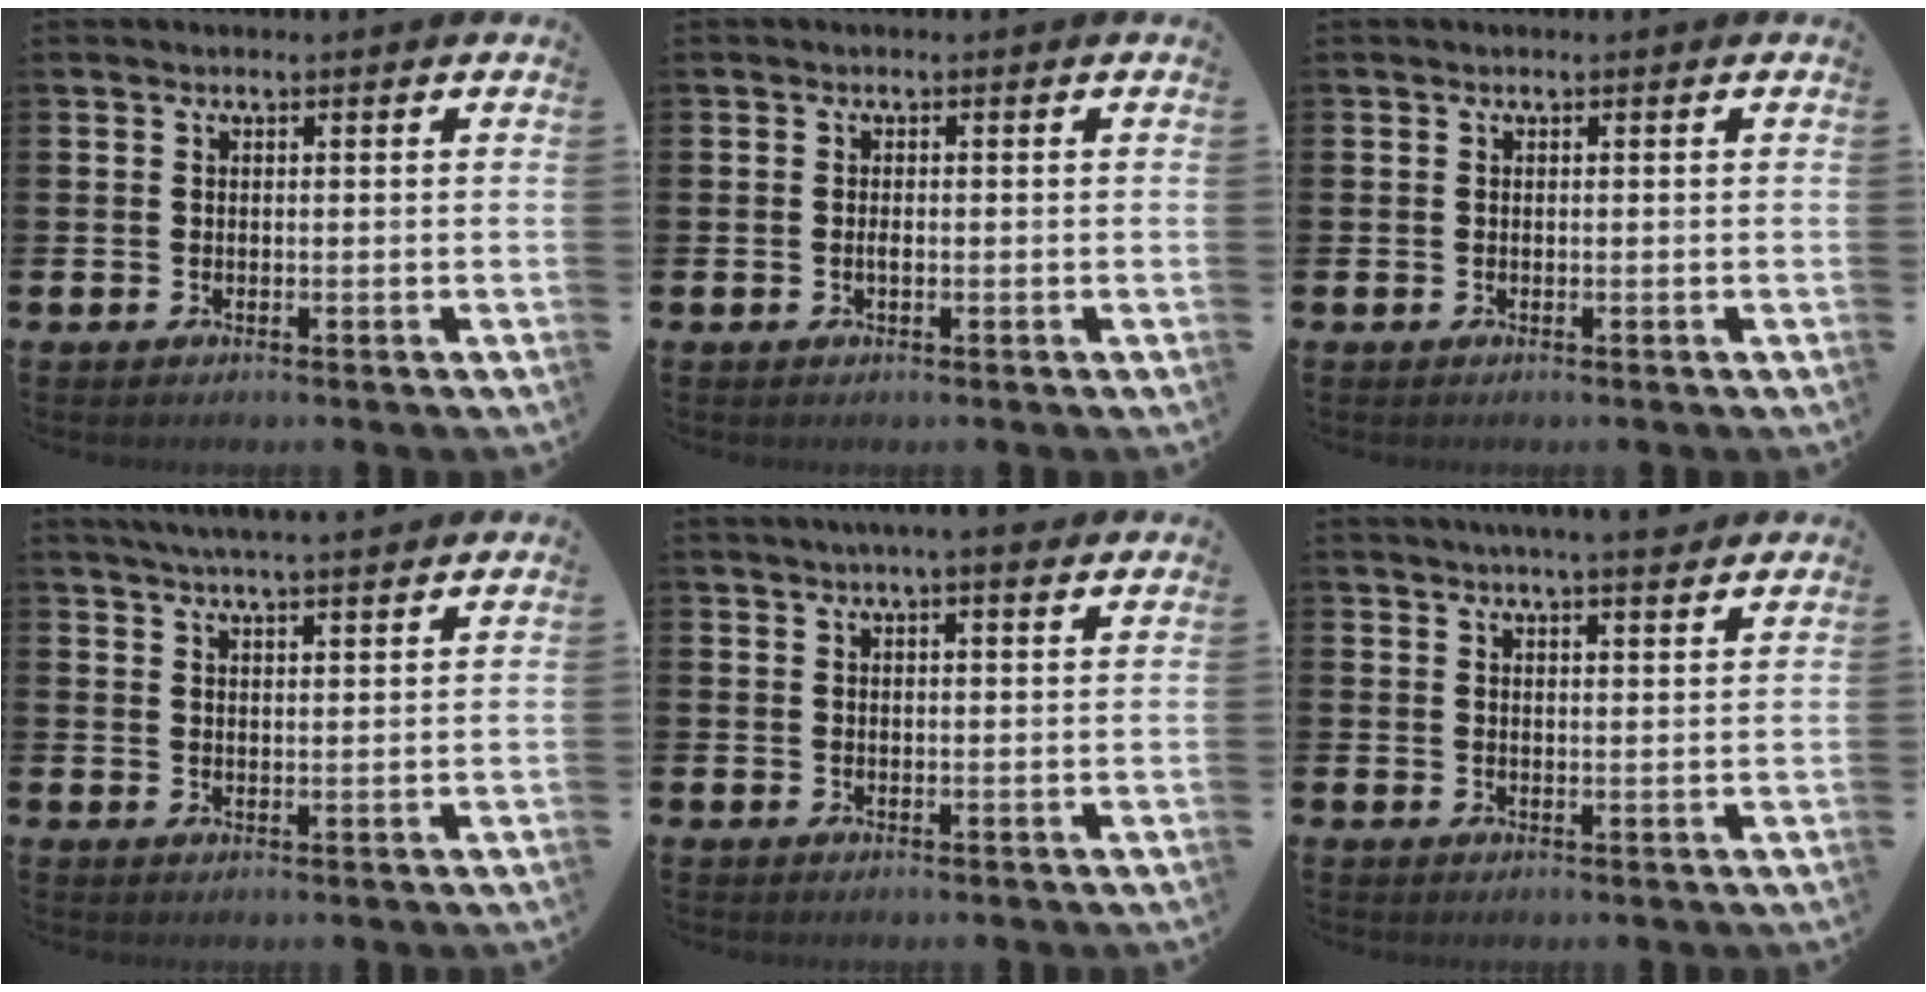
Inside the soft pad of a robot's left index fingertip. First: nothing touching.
{"total": 0.8, "force": [-0.2, 0.3, 0.7], "torque": [-0.014, -0.001, -0.004]}
{"total": 0.0}
{"total": 4.7, "force": [4.6, -0.3, 1.0], "torque": [-0.029, -0.016, 0.081]}
{"total": 3.6, "force": [3.3, -0.1, 1.5], "torque": [-0.028, -0.011, 0.056]}
{"total": 4.7, "force": [4.5, -0.4, 1.3], "torque": [-0.027, -0.019, 0.078]}